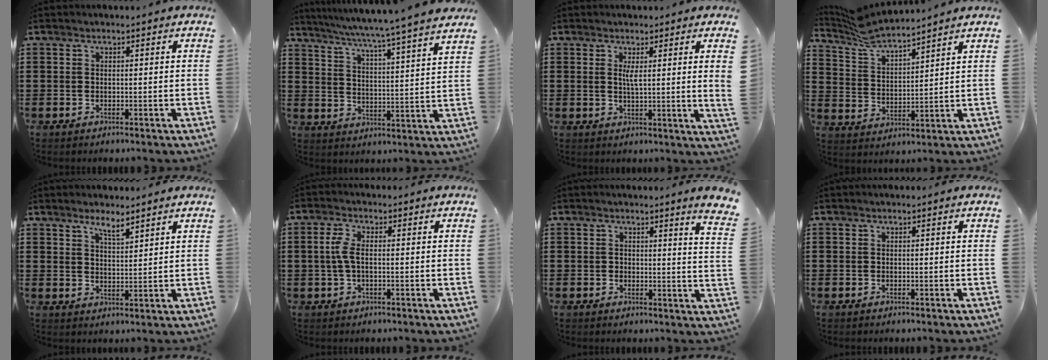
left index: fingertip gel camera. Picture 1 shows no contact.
{"total": 5.1, "force": [4.6, -1.4, 1.7], "torque": [-0.054, -0.045, 0.069]}
{"total": 3.1, "force": [1.3, -0.5, 2.8], "torque": [-0.061, -0.008, 0.019]}
{"total": 5.6, "force": [5.4, 0.3, 1.6], "torque": [-0.056, -0.026, 0.094]}
{"total": 3.2, "force": [2.9, 0.2, 1.3], "torque": [-0.032, -0.003, 0.052]}
{"total": 3.4, "force": [0.0, 1.4, 3.1], "torque": [-0.075, 0.000, -0.006]}
{"total": 2.7, "force": [2.2, 0.0, 1.5], "torque": [-0.031, -0.010, 0.037]}
{"total": 0.0}